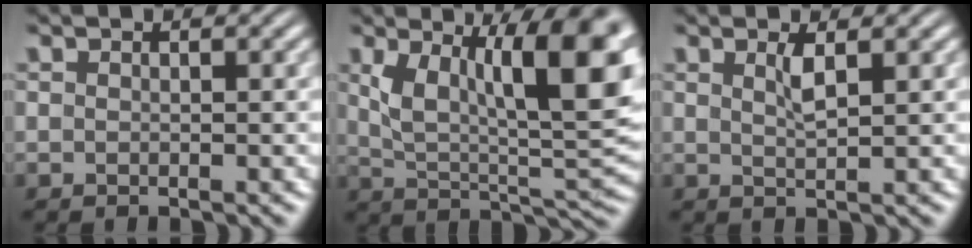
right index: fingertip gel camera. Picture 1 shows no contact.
{"total": 13.4, "force": [2.9, 6.8, 11.1], "torque": [-0.151, -0.016, 0.053]}
{"total": 1.6, "force": [0.9, -0.1, 1.3], "torque": [-0.022, -0.008, 0.021]}